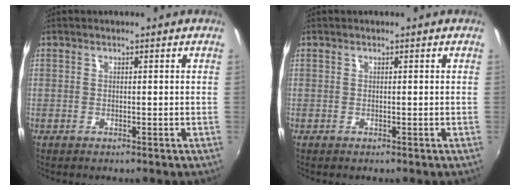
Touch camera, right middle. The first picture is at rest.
{"total": 0.0}